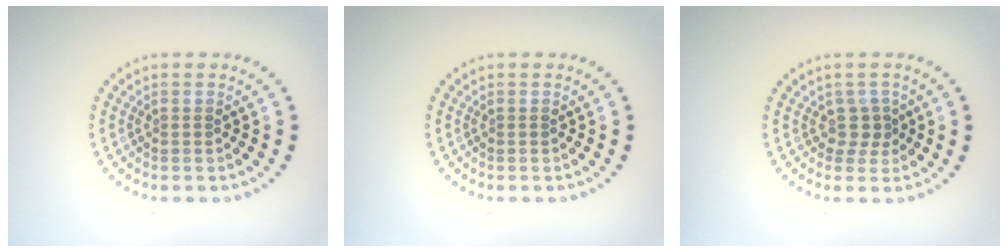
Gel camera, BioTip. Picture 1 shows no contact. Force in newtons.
{"total": 0.0}
{"total": 1.6, "press": 1.2, "slide": 1.1}